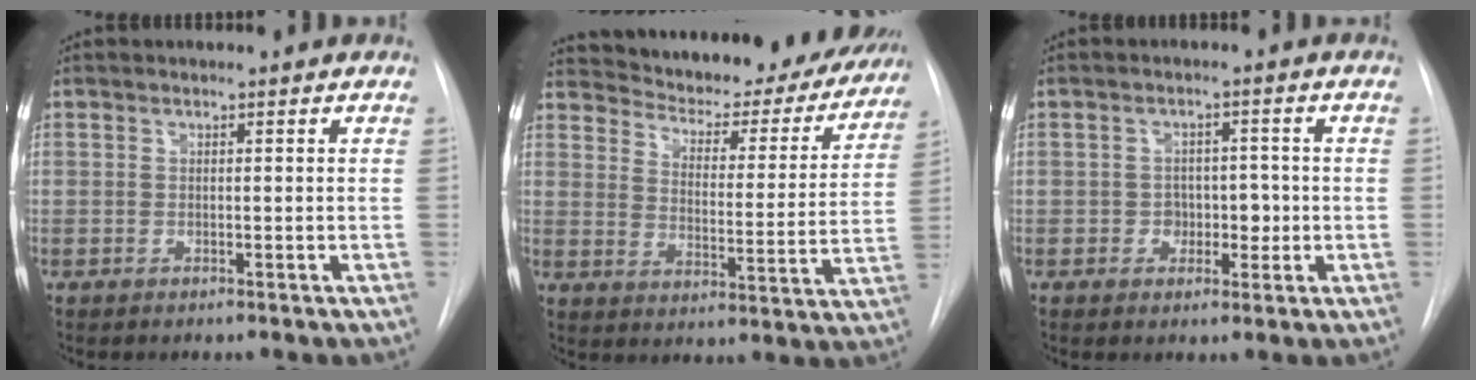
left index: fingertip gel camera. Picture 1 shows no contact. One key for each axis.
{"total": 25.7, "fx": 23.3, "fy": 6.9, "fz": 8.5, "tx": -0.134, "ty": -0.049, "tz": 0.290}
{"total": 3.6, "fx": -1.1, "fy": 2.7, "fz": 2.0, "tx": -0.017, "ty": 0.004, "tz": -0.015}